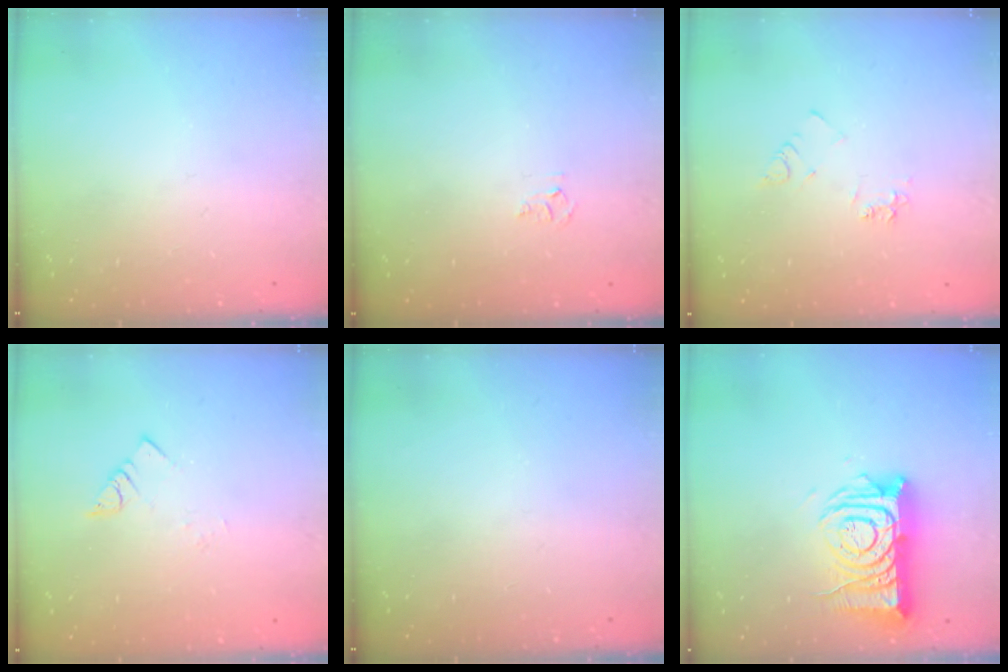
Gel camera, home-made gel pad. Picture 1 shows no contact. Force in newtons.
{"total": 3.8, "press": 3.8, "slide": 0.4}
{"total": 4.6, "press": 4.6, "slide": 0.5}
{"total": 2.8, "press": 2.8, "slide": 0.3}
{"total": 0.0}
{"total": 14.2, "press": 14.1, "slide": 1.2}